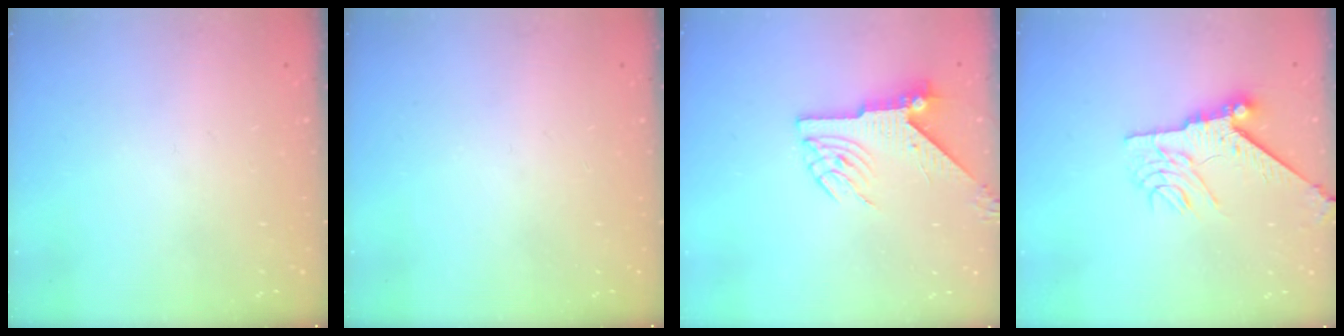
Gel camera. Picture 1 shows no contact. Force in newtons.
{"total": 0.0}
{"total": 6.8, "press": 6.8, "slide": 0.5}
{"total": 9.3, "press": 9.2, "slide": 1.1}